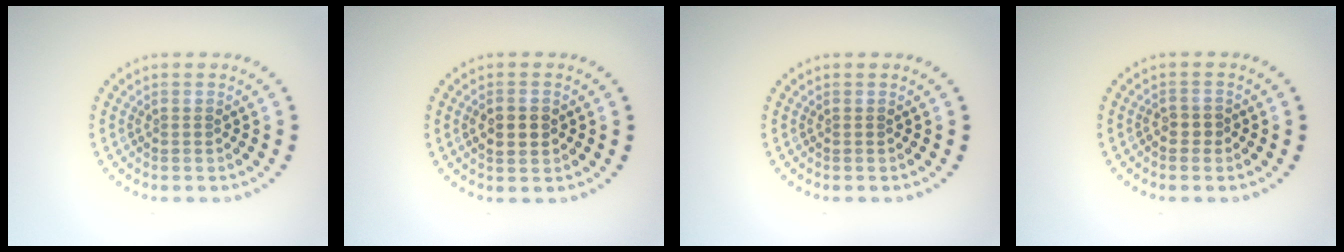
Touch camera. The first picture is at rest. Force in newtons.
{"total": 2.2, "press": 2.2, "slide": 0.1}
{"total": 0.0}
{"total": 0.8, "press": 0.8, "slide": 0.3}